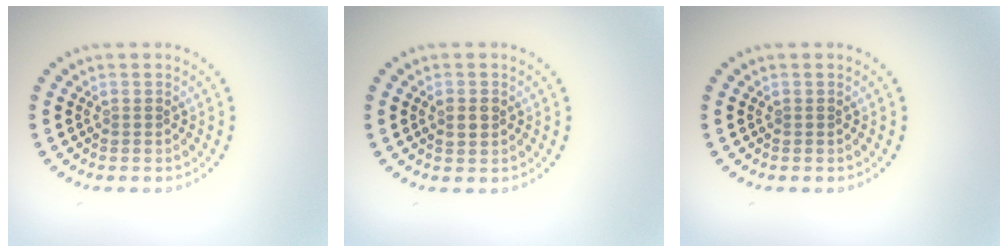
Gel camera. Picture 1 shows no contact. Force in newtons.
{"total": 1.0, "press": 1.0, "slide": 0.0}
{"total": 0.0}